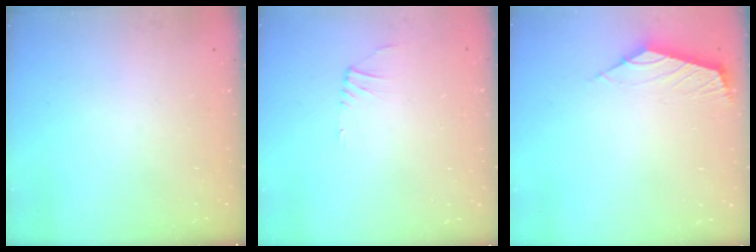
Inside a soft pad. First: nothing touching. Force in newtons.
{"total": 0.5, "press": 0.4, "slide": 0.4}
{"total": 2.5, "press": 2.4, "slide": 0.7}